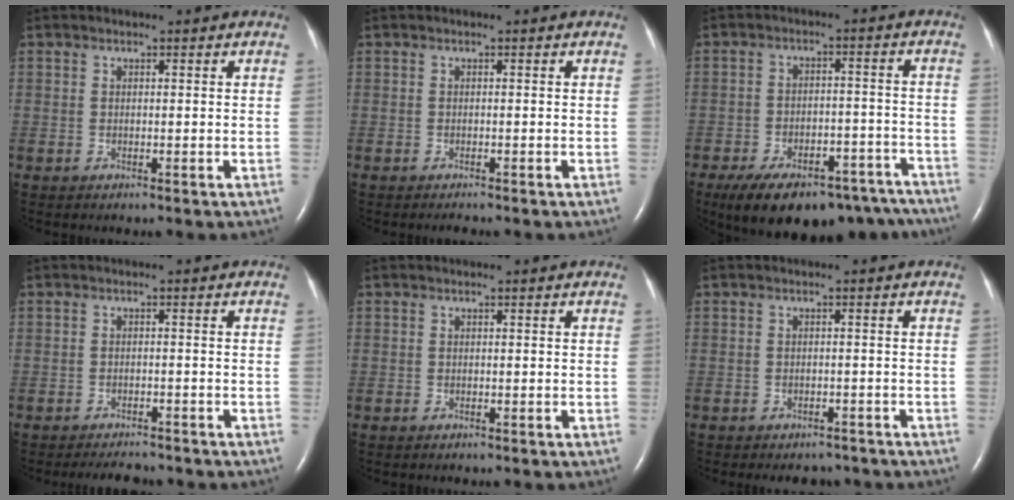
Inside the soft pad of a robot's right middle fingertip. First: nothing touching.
{"total": 0.7, "force": [-0.7, 0.0, 0.3], "torque": [-0.011, -0.003, -0.009]}
{"total": 19.9, "force": [-15.5, 8.5, 9.1], "torque": [-0.121, 0.014, -0.206]}
{"total": 4.3, "force": [-4.0, 1.0, 1.1], "torque": [-0.018, -0.008, -0.057]}
{"total": 0.0}
{"total": 4.1, "force": [-3.6, 1.9, 0.7], "torque": [-0.010, 0.006, -0.042]}